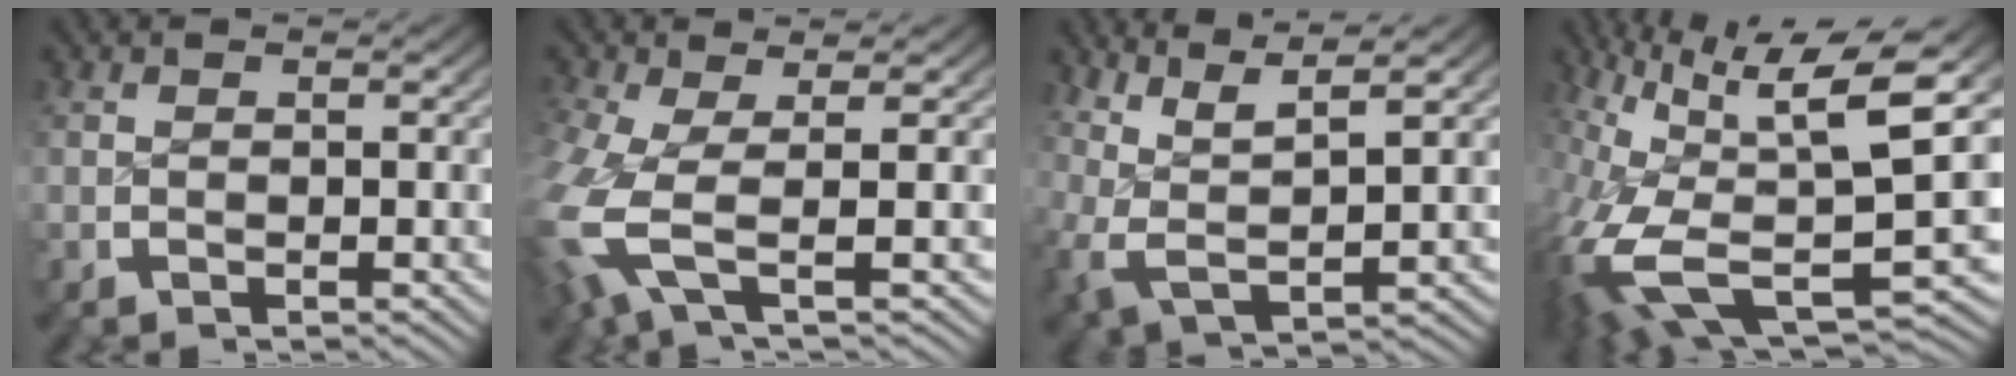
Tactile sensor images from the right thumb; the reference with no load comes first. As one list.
[{"total": 7.1, "force": [-0.4, 3.7, 6.0], "torque": [-0.174, -0.033, 0.003]}, {"total": 9.1, "force": [3.1, 5.6, 6.5], "torque": [-0.134, -0.010, 0.051]}, {"total": 13.3, "force": [-1.8, 6.8, 11.3], "torque": [-0.232, -0.056, 0.005]}]